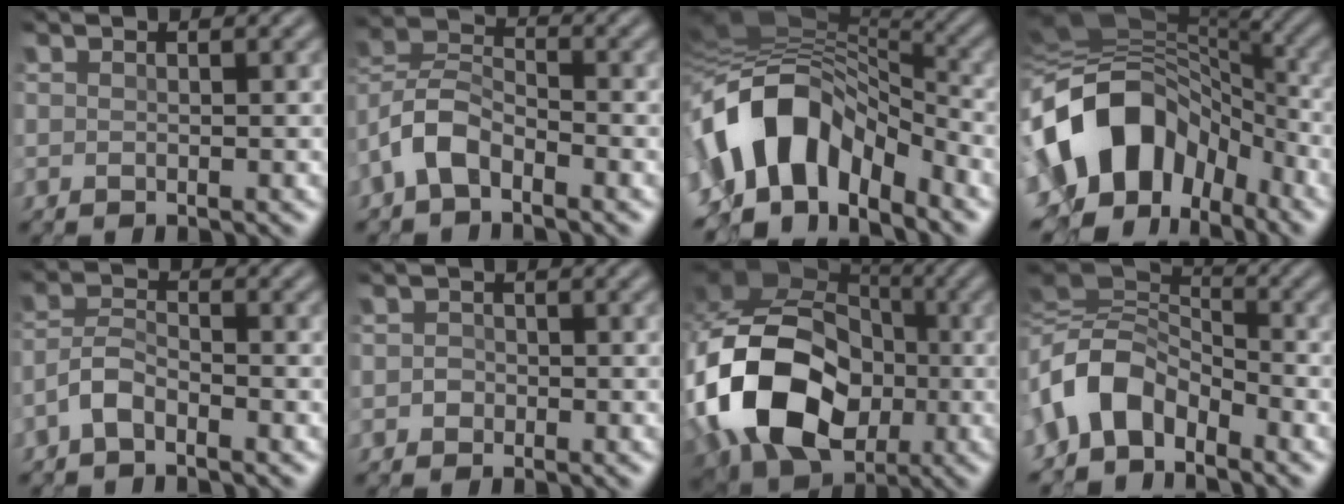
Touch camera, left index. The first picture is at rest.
{"total": 4.5, "force": [-2.9, 2.1, 2.6], "torque": [-0.061, 0.014, -0.066]}
{"total": 11.6, "force": [-5.2, 7.0, 7.6], "torque": [-0.135, 0.018, -0.092]}
{"total": 13.4, "force": [-4.2, 9.5, 8.5], "torque": [-0.153, -0.001, -0.075]}
{"total": 2.6, "force": [-1.9, 0.8, 1.6], "torque": [-0.037, 0.012, -0.045]}
{"total": 0.9, "force": [-0.2, 0.8, 0.3], "torque": [0.013, 0.006, -0.008]}
{"total": 14.6, "force": [-3.2, 10.8, 9.4], "torque": [-0.207, -0.008, -0.059]}
{"total": 7.1, "force": [-2.9, 4.4, 4.9], "torque": [-0.092, 0.014, -0.065]}